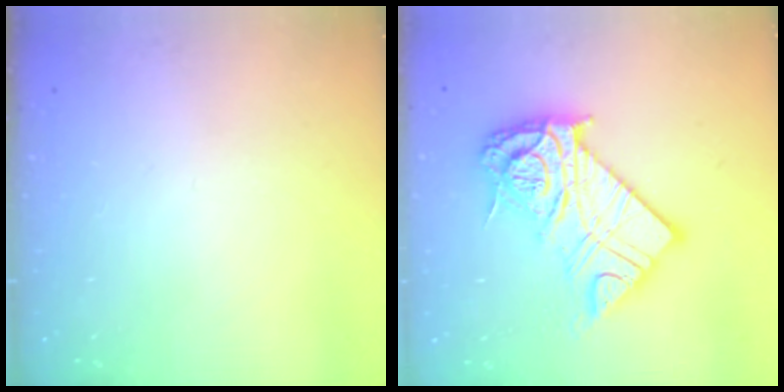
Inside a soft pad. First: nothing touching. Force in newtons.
{"total": 20.3, "press": 20.1, "slide": 2.2}